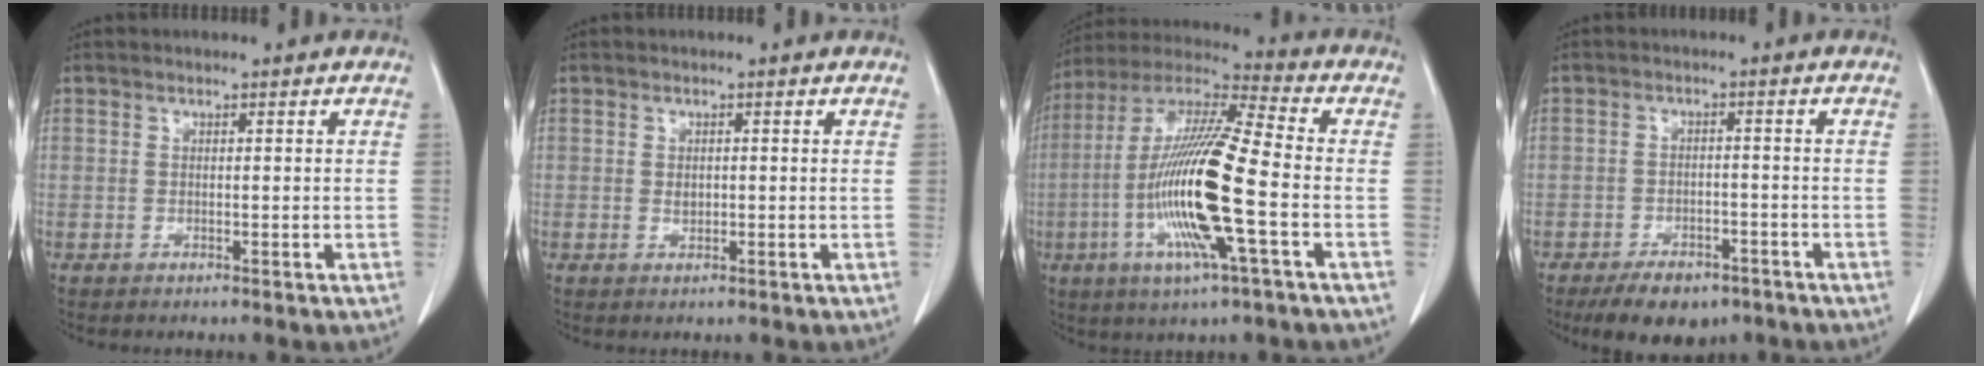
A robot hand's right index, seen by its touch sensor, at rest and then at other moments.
{"total": 1.0, "force": [0.0, 0.7, 0.7], "torque": [-0.012, 0.001, 0.004]}
{"total": 18.3, "force": [-4.4, 1.1, 17.8], "torque": [-0.365, -0.012, -0.089]}
{"total": 7.5, "force": [-5.5, 3.7, 3.6], "torque": [-0.055, 0.000, -0.081]}